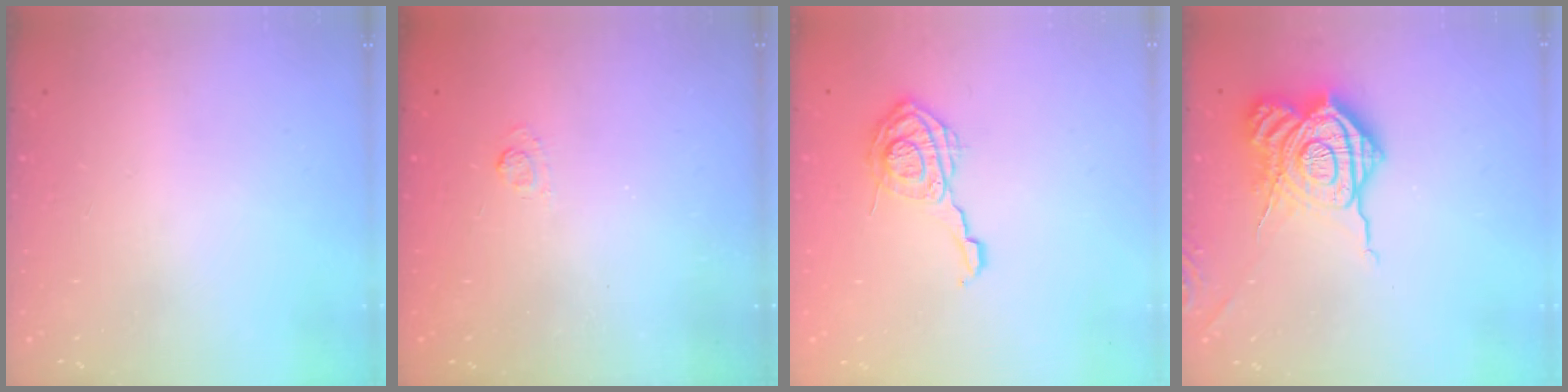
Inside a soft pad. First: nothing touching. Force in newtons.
{"total": 2.4, "press": 1.9, "slide": 1.4}
{"total": 11.7, "press": 11.6, "slide": 0.7}
{"total": 19.4, "press": 19.4, "slide": 1.3}